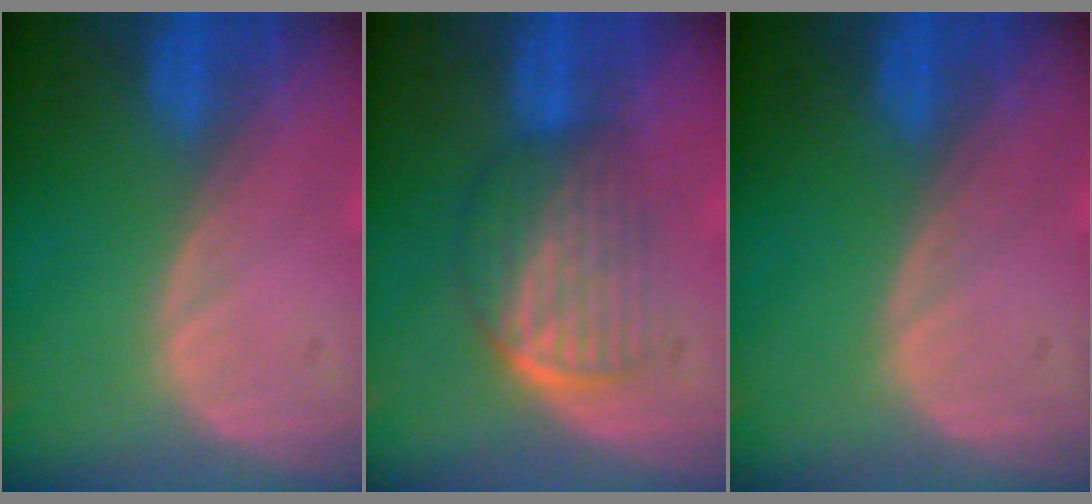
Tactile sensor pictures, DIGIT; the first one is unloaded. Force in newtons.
{"total": 7.0, "press": 5.9, "slide": 3.7}
{"total": 0.0}